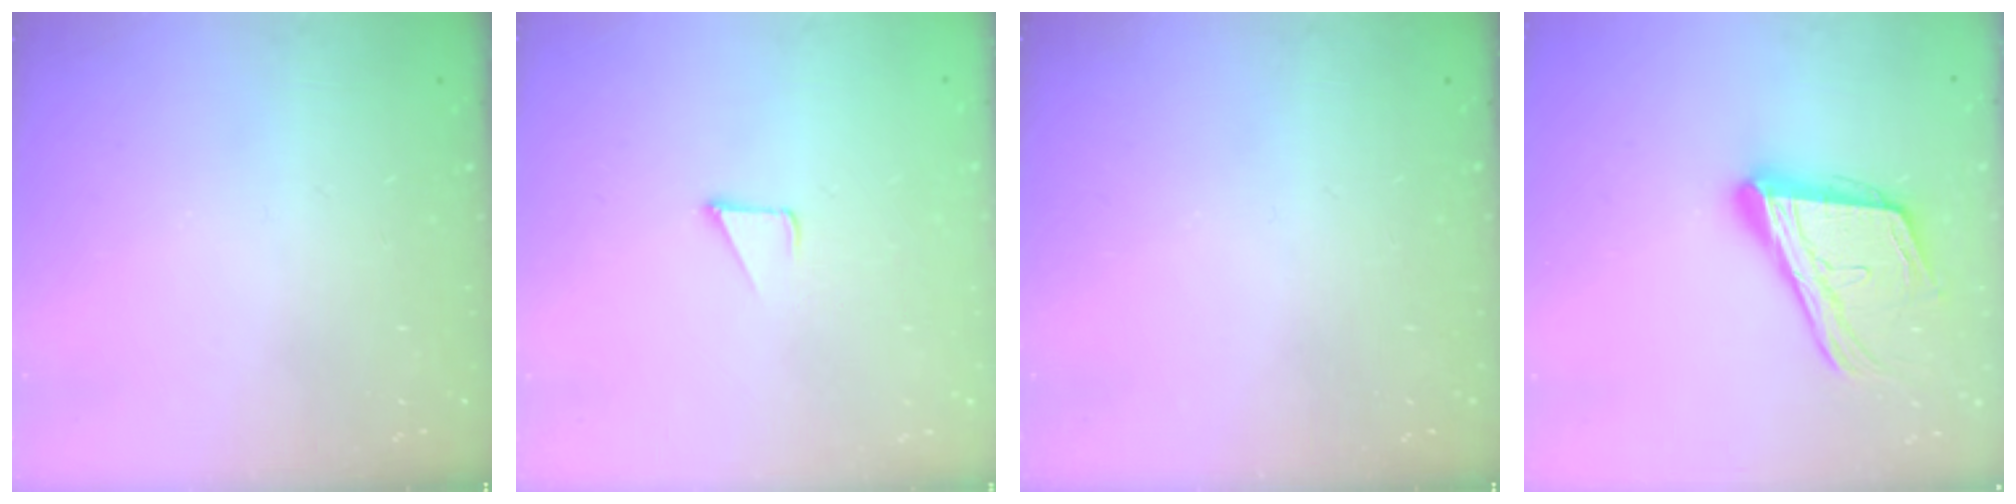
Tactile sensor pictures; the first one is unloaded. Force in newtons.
{"total": 1.5, "press": 1.5, "slide": 0.1}
{"total": 0.0}
{"total": 17.9, "press": 17.3, "slide": 4.5}